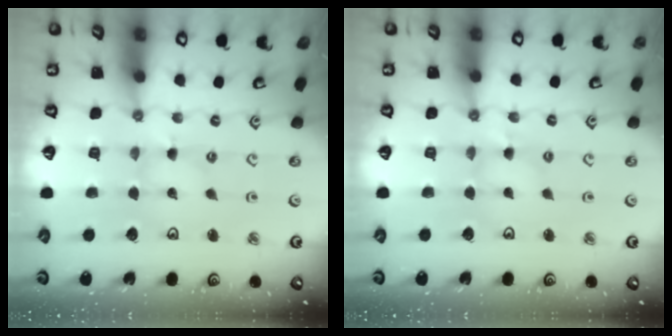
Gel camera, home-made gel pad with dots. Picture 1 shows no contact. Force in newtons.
{"total": 3.1, "press": 3.1, "slide": 0.3}